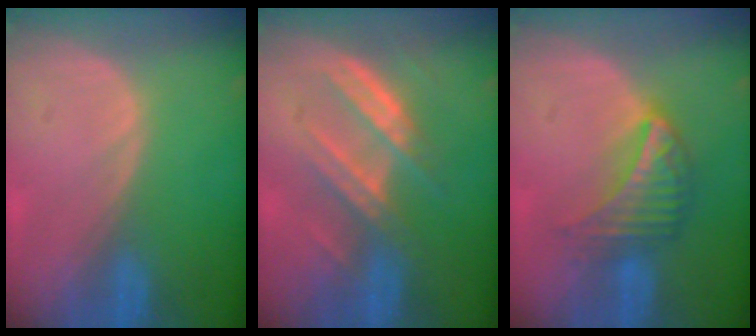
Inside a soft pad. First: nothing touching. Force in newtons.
{"total": 6.6, "press": 6.5, "slide": 0.9}
{"total": 6.8, "press": 6.1, "slide": 3.0}